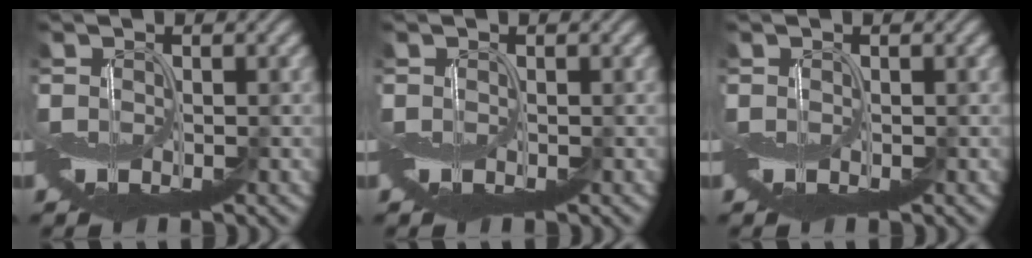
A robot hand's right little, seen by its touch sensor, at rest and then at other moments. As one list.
[{"total": 0.0}, {"total": 0.0}]